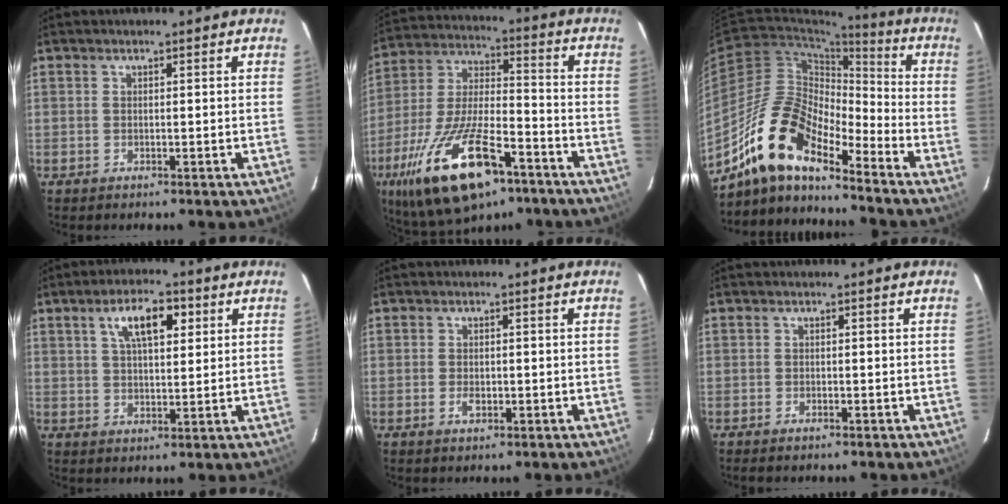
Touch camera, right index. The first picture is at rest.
{"total": 23.3, "force": [-13.0, 9.2, 17.0], "torque": [-0.344, -0.032, -0.223]}
{"total": 15.3, "force": [-12.1, 4.6, 8.2], "torque": [-0.145, 0.000, -0.241]}
{"total": 8.2, "force": [3.5, 3.3, 6.6], "torque": [-0.114, 0.018, 0.061]}
{"total": 2.2, "force": [-0.6, 1.3, 1.6], "torque": [-0.029, 0.000, -0.010]}
{"total": 1.0, "force": [-0.8, 0.4, 0.4], "torque": [-0.009, -0.002, -0.016]}